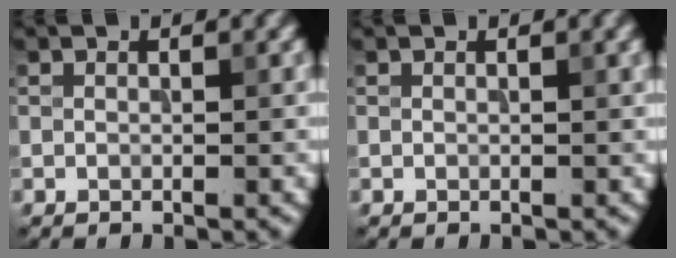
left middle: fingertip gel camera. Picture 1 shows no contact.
{"total": 0.6, "force": [0.3, 0.1, 0.6], "torque": [-0.007, 0.003, 0.003]}